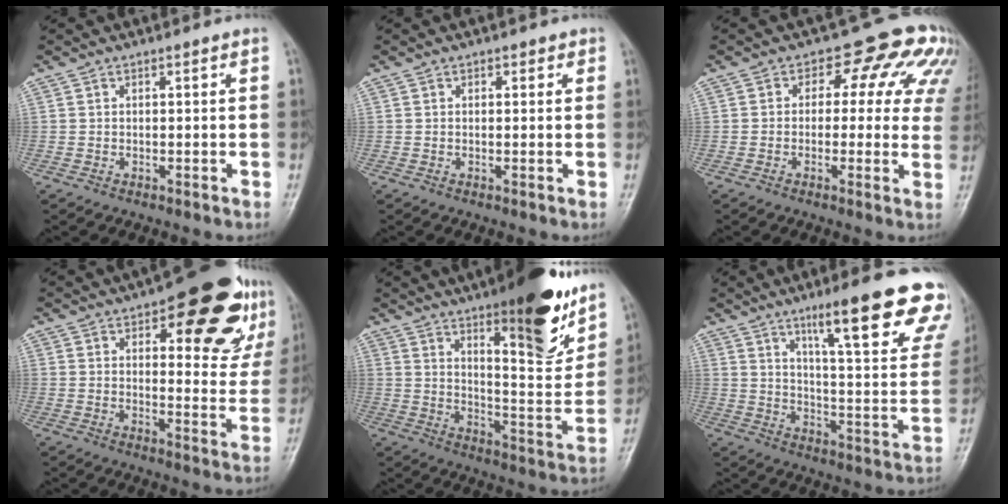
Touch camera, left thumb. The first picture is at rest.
{"total": 1.5, "force": [0.6, 1.1, 0.8], "torque": [0.006, 0.000, 0.003]}
{"total": 13.2, "force": [4.3, 8.2, 9.5], "torque": [-0.051, 0.015, 0.033]}
{"total": 19.0, "force": [9.6, 7.7, 14.6], "torque": [-0.138, -0.031, 0.122]}
{"total": 20.6, "force": [13.0, 5.2, 15.1], "torque": [-0.178, -0.071, 0.197]}
{"total": 23.6, "force": [15.2, 4.4, 17.5], "torque": [-0.202, -0.058, 0.212]}